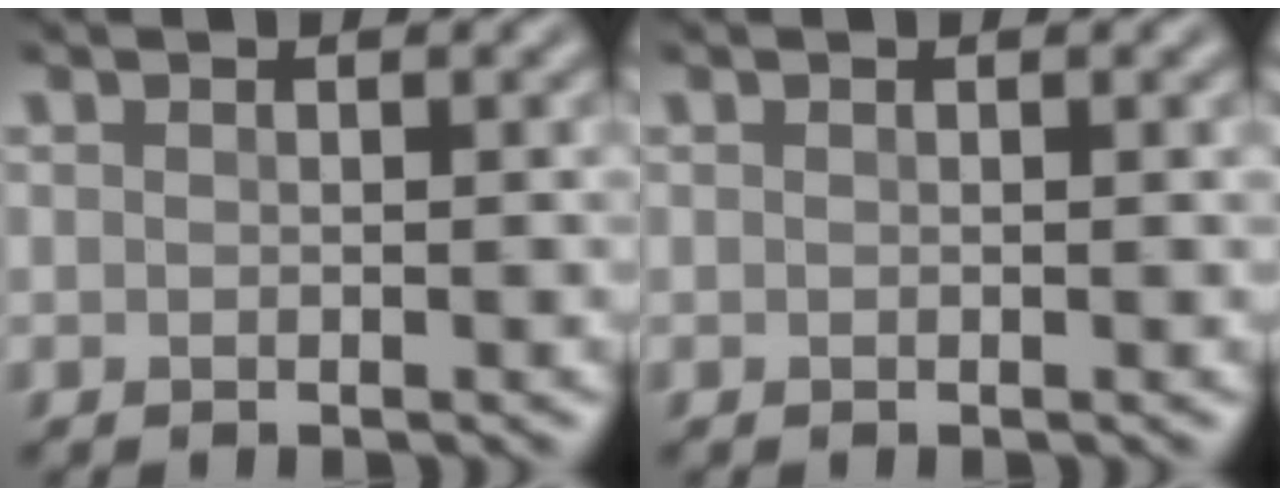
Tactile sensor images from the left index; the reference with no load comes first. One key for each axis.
{"total": 0.0}